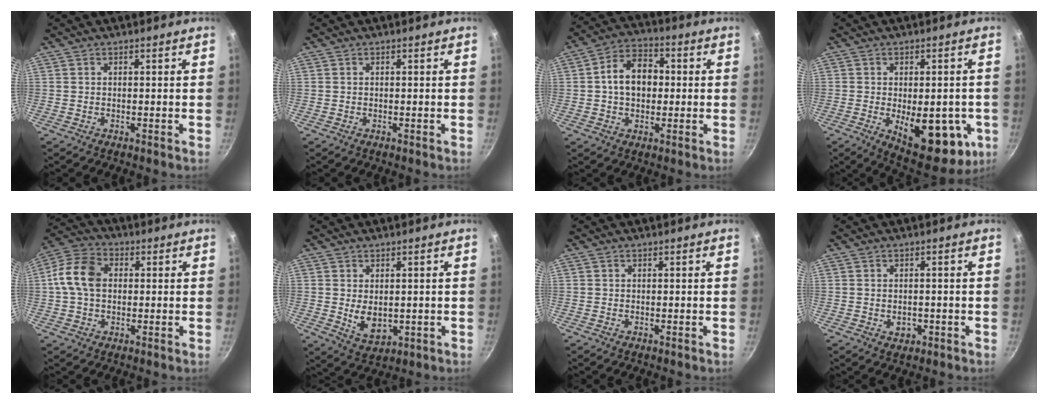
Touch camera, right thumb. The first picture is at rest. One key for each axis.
{"total": 0.0}
{"total": 10.2, "fx": 0.5, "fy": 7.4, "fz": 7.1, "tx": -0.084, "ty": 0.023, "tz": -0.004}
{"total": 15.7, "fx": -2.8, "fy": 8.2, "fz": 13.1, "tx": -0.121, "ty": -0.022, "tz": -0.019}
{"total": 10.7, "fx": 1.0, "fy": 7.7, "fz": 7.3, "tx": -0.123, "ty": 0.022, "tz": 0.004}
{"total": 5.8, "fx": 0.2, "fy": 3.8, "fz": 4.4, "tx": -0.066, "ty": -0.016, "tz": 0.017}
{"total": 0.0}
{"total": 2.5, "fx": -0.6, "fy": 1.9, "fz": 1.5, "tx": -0.018, "ty": 0.002, "tz": -0.005}